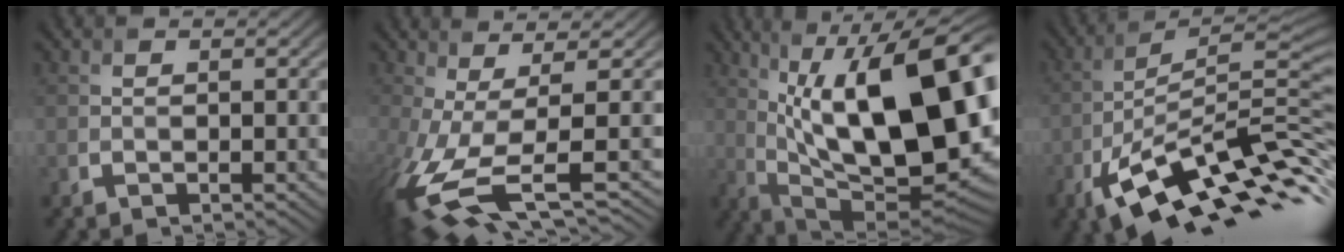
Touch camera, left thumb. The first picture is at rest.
{"total": 9.8, "force": [-2.8, 2.7, 9.0], "torque": [-0.187, -0.016, -0.046]}
{"total": 19.7, "force": [3.3, 7.5, 17.9], "torque": [-0.284, 0.023, 0.063]}
{"total": 15.0, "force": [-7.2, 4.3, 12.4], "torque": [-0.224, -0.003, -0.129]}